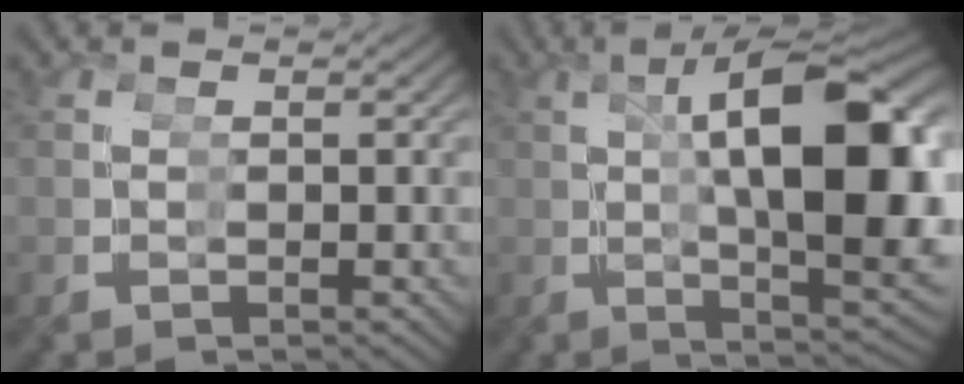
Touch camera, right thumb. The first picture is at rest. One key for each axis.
{"total": 15.7, "fx": 1.0, "fy": 5.4, "fz": 14.7, "tx": -0.187, "ty": 0.011, "tz": 0.020}